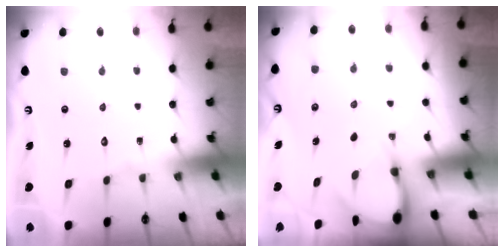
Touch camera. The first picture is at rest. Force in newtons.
{"total": 3.3, "press": 3.3, "slide": 0.3}